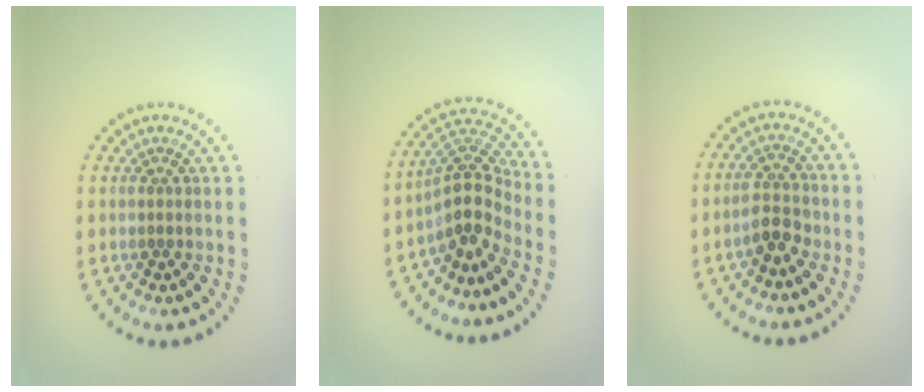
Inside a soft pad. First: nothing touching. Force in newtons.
{"total": 3.9, "press": 2.8, "slide": 2.7}
{"total": 2.4, "press": 2.3, "slide": 0.8}